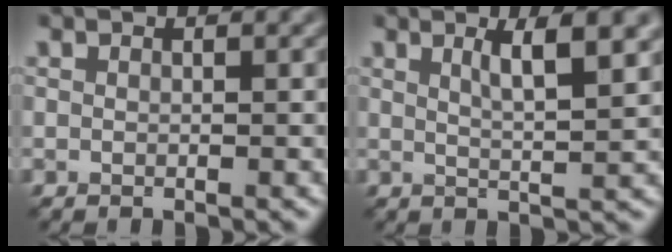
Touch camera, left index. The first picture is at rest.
{"total": 4.6, "force": [2.0, 1.1, 4.0], "torque": [-0.051, 0.001, 0.030]}